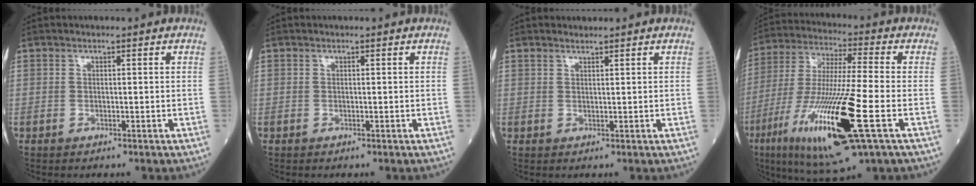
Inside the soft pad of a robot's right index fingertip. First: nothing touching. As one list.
[{"total": 0.0}, {"total": 0.9, "force": [0.9, 0.0, 0.0], "torque": [-0.008, -0.001, 0.019]}, {"total": 20.6, "force": [-7.4, 1.4, 19.1], "torque": [-0.406, -0.045, -0.135]}]